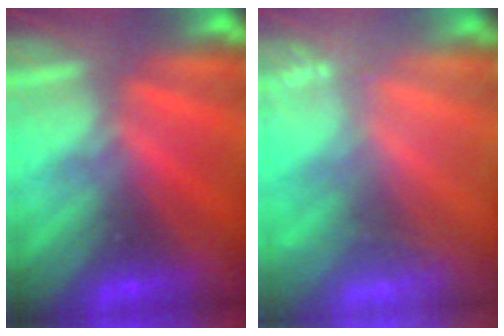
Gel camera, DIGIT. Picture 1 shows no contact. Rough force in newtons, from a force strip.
{"total": 2.5}